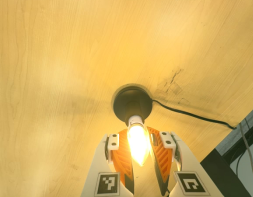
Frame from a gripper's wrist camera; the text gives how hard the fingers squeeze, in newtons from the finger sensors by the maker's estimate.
{"total": 15.1, "left": 14.2, "right": 16.0}